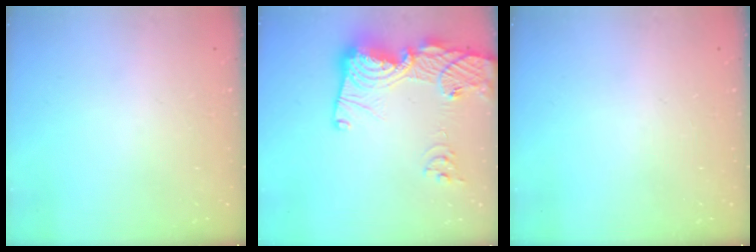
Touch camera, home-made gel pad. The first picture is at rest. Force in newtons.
{"total": 19.9, "press": 19.7, "slide": 2.1}
{"total": 0.0}